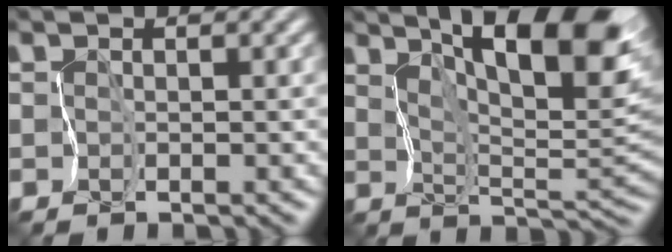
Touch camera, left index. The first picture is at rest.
{"total": 12.7, "force": [7.5, 3.2, 9.8], "torque": [-0.143, 0.010, 0.115]}